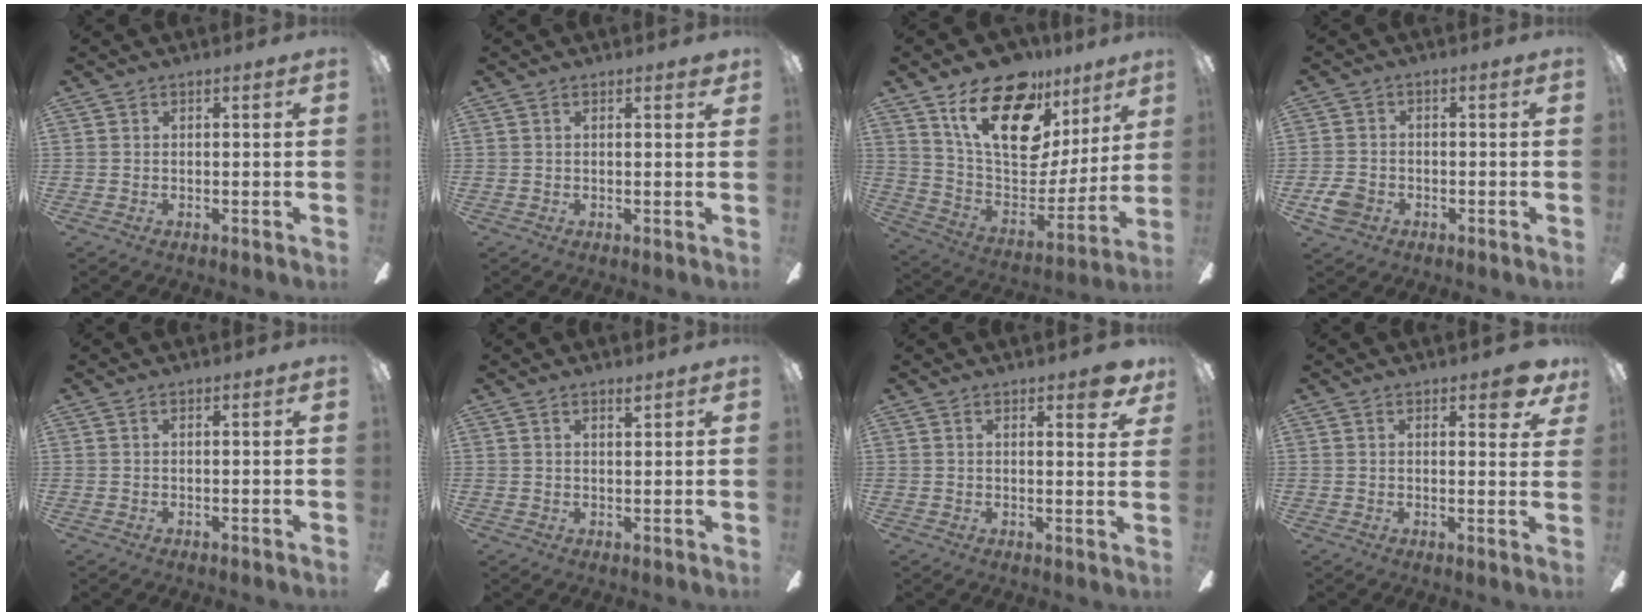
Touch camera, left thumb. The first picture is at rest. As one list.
[{"total": 1.1, "force": [0.7, 0.3, 0.8], "torque": [-0.001, -0.003, 0.009]}, {"total": 22.6, "force": [14.3, 11.5, 13.2], "torque": [-0.208, -0.086, 0.256]}, {"total": 4.6, "force": [-2.3, 3.5, 1.9], "torque": [-0.046, 0.008, -0.043]}, {"total": 0.0}, {"total": 1.4, "force": [1.4, 0.0, 0.2], "torque": [0.001, -0.007, 0.023]}, {"total": 4.2, "force": [3.0, 1.2, 2.7], "torque": [-0.028, -0.015, 0.046]}, {"total": 4.6, "force": [3.1, 1.8, 2.9], "torque": [-0.032, -0.012, 0.051]}]